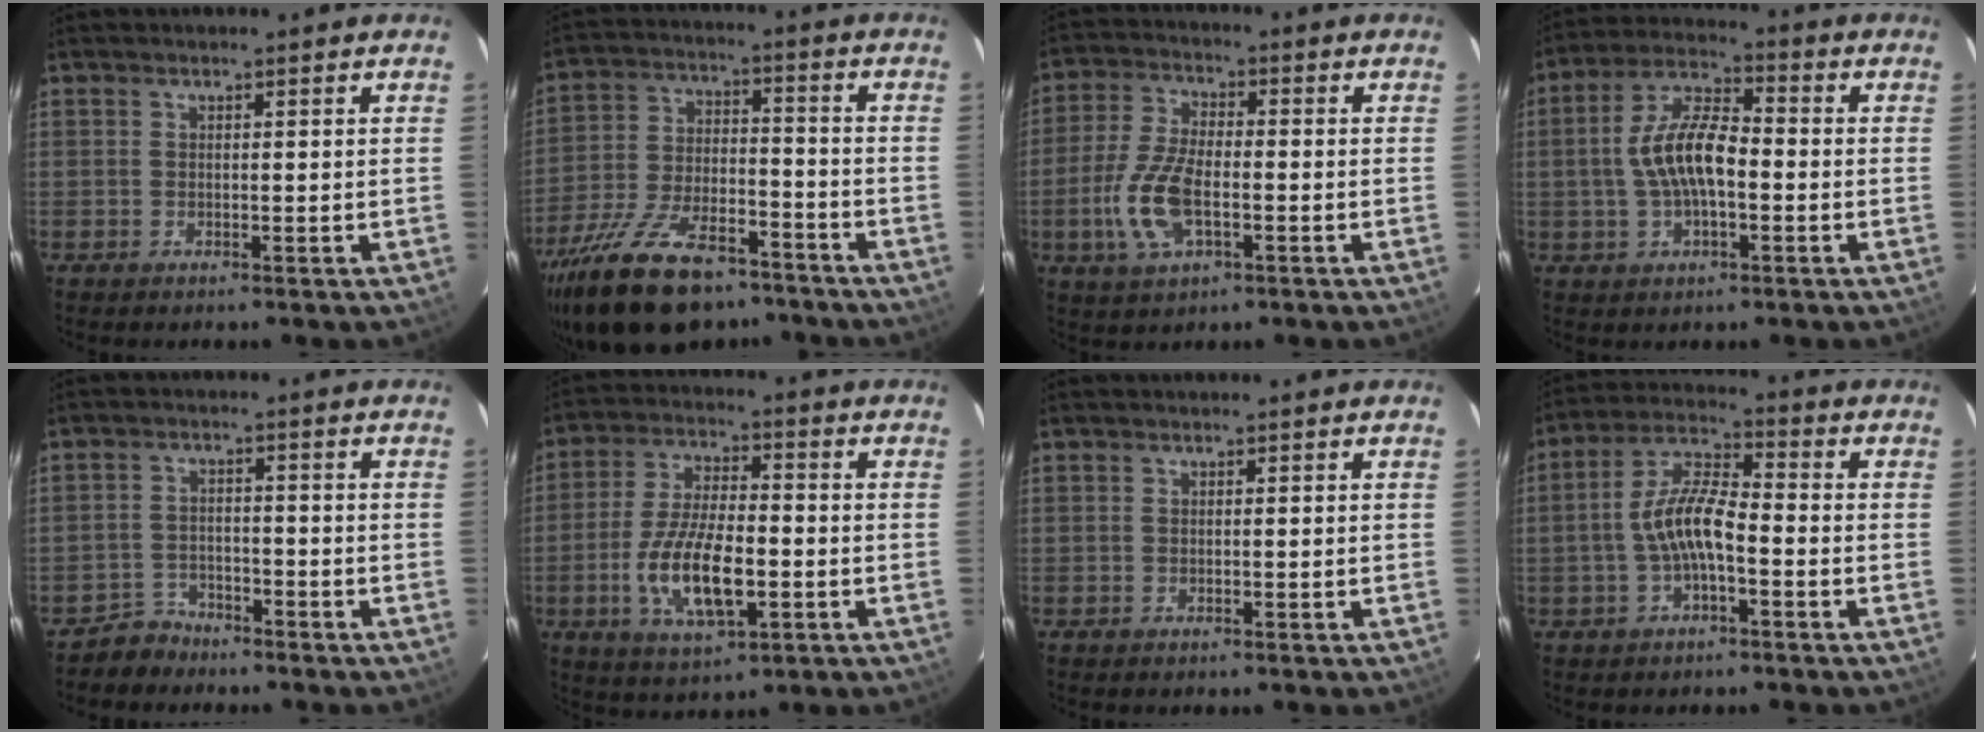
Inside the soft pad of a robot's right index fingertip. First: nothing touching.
{"total": 22.1, "force": [-16.0, 9.5, 11.9], "torque": [-0.244, -0.022, -0.257]}
{"total": 11.0, "force": [-3.2, 4.9, 9.3], "torque": [-0.206, 0.000, -0.060]}
{"total": 10.8, "force": [-1.3, 4.6, 9.7], "torque": [-0.195, 0.015, -0.025]}
{"total": 4.1, "force": [-3.5, 2.1, -0.3], "torque": [-0.003, 0.015, -0.064]}
{"total": 13.7, "force": [-3.7, 5.4, 12.0], "torque": [-0.245, -0.008, -0.063]}
{"total": 0.0}
{"total": 8.8, "force": [-2.4, 2.8, 8.0], "torque": [-0.170, 0.015, -0.045]}